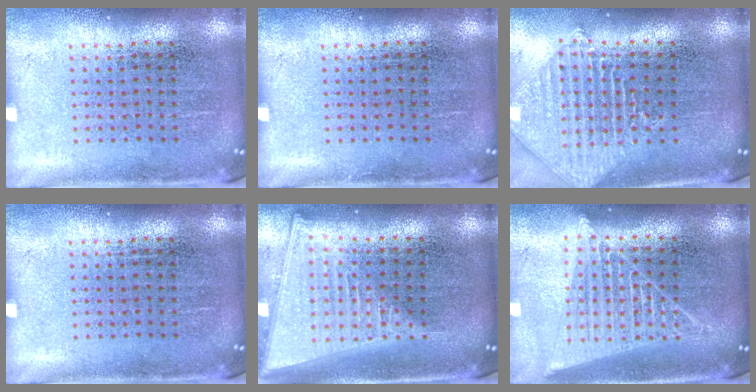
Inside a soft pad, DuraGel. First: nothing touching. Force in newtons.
{"total": 0.0}
{"total": 1.9, "press": 1.6, "slide": 1.1}
{"total": 0.0}
{"total": 2.1, "press": 1.8, "slide": 1.1}
{"total": 1.9, "press": 1.7, "slide": 0.8}